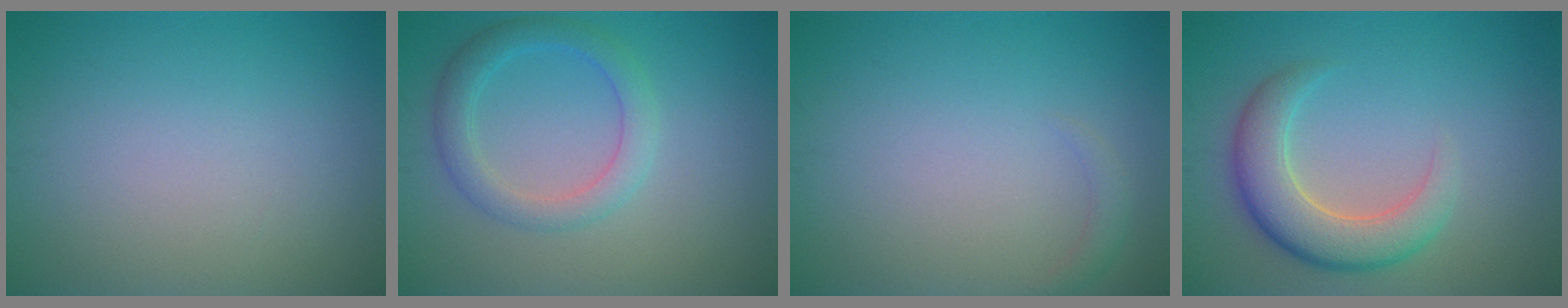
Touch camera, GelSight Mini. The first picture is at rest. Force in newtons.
{"total": 3.2, "press": 3.2, "slide": 0.1}
{"total": 0.9, "press": 0.9, "slide": 0.1}
{"total": 5.4, "press": 5.4, "slide": 0.4}